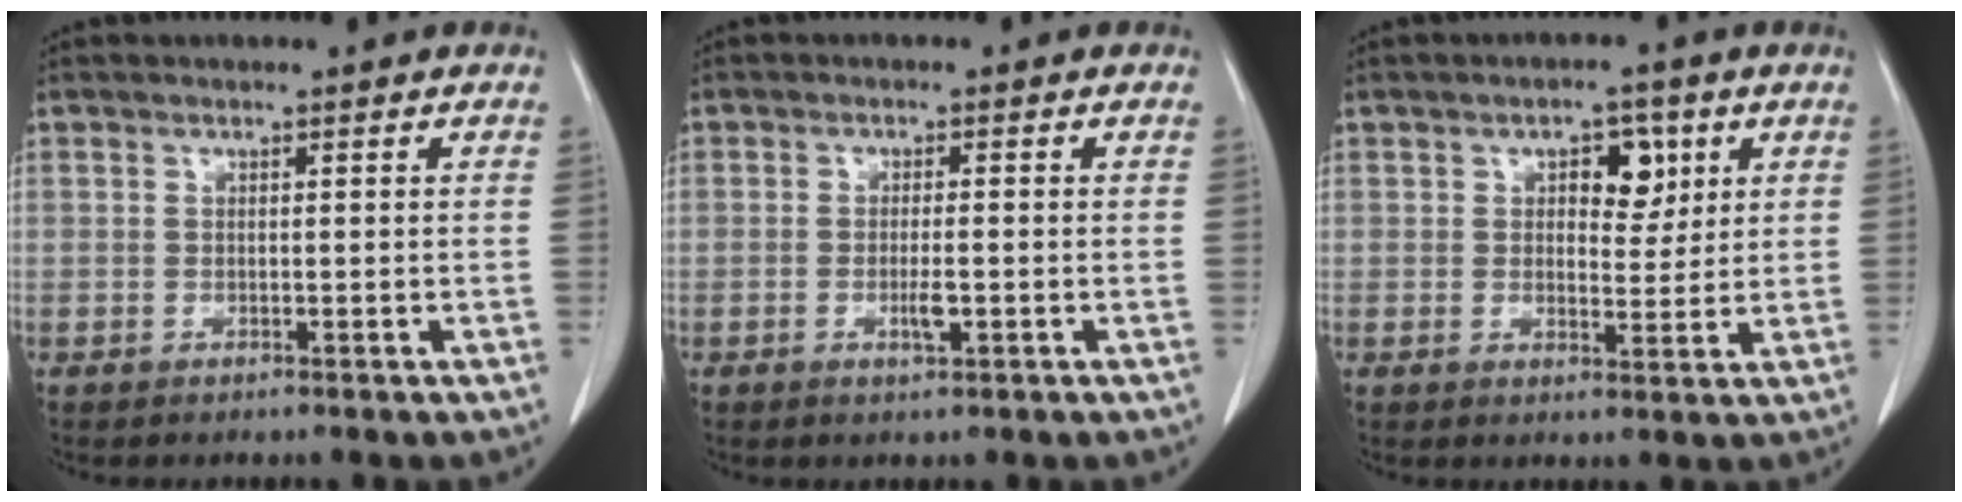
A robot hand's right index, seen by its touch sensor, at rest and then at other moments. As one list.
[{"total": 2.8, "force": [-0.9, 0.5, 2.6], "torque": [-0.050, -0.002, -0.013]}, {"total": 5.3, "force": [2.1, 2.9, 3.9], "torque": [-0.051, 0.008, 0.030]}]